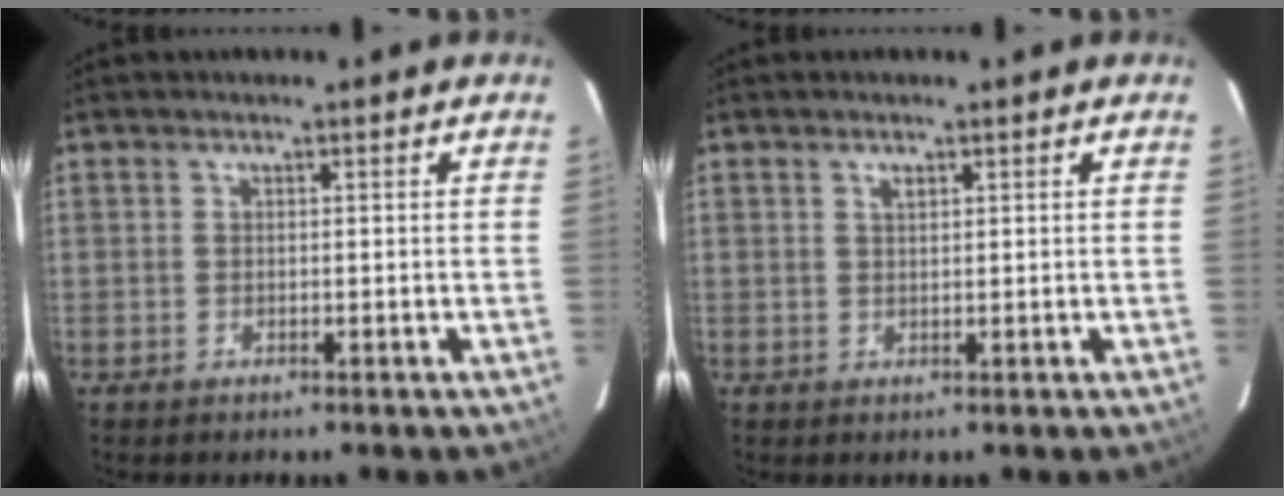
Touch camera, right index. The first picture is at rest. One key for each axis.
{"total": 1.1, "fx": 0.6, "fy": 0.5, "fz": 0.8, "tx": -0.013, "ty": 0.004, "tz": 0.011}